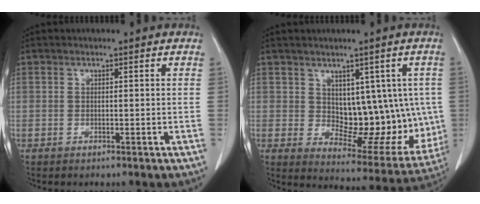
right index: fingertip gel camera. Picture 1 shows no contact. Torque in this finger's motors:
{"motor_torque": [0.31, 0.20, 0.17, 0.01]}